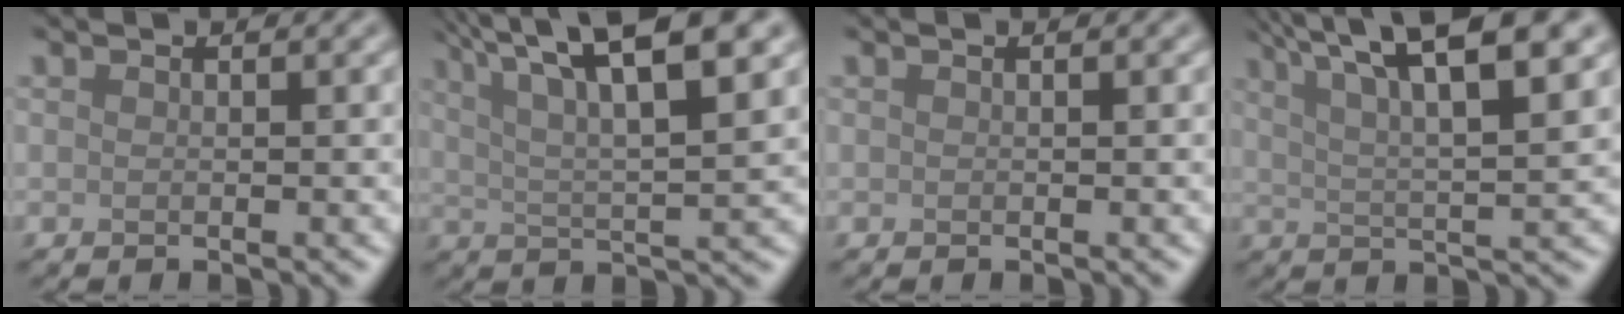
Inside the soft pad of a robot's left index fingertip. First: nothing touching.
{"total": 9.7, "force": [5.4, 2.2, 7.8], "torque": [-0.118, 0.021, 0.084]}
{"total": 0.0}
{"total": 9.7, "force": [5.6, 2.3, 7.6], "torque": [-0.109, 0.025, 0.078]}